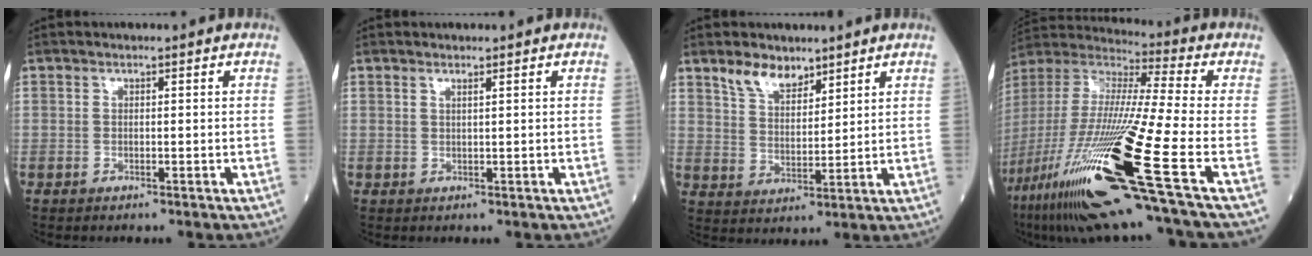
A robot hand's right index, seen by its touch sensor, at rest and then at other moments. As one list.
[{"total": 0.7, "force": [0.6, -0.2, 0.4], "torque": [-0.016, -0.005, 0.015]}, {"total": 5.7, "force": [4.4, 2.6, 2.5], "torque": [-0.052, 0.002, 0.093]}, {"total": 30.5, "force": [-14.3, 1.5, 27.0], "torque": [-0.561, -0.067, -0.268]}]